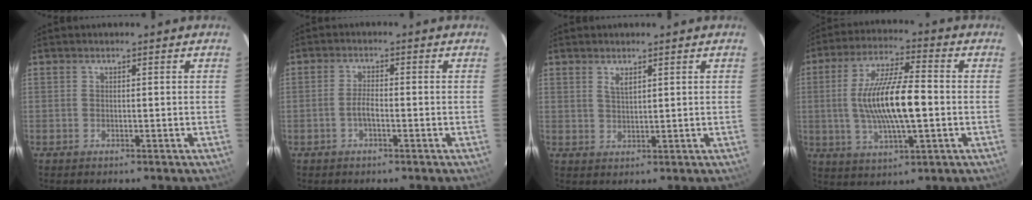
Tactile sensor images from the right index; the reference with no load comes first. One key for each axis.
{"total": 2.5, "fx": -1.2, "fy": 0.7, "fz": 2.1, "tx": -0.048, "ty": 0.005, "tz": -0.024}
{"total": 2.1, "fx": 1.3, "fy": 0.8, "fz": 1.4, "tx": -0.024, "ty": 0.000, "tz": 0.024}
{"total": 14.6, "fx": -0.9, "fy": 3.8, "fz": 14.0, "tx": -0.268, "ty": 0.001, "tz": -0.014}